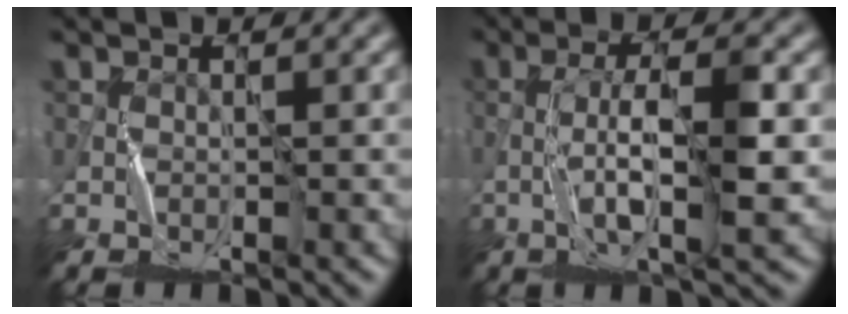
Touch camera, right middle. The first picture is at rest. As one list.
[{"total": 5.2, "force": [-1.0, 0.6, 5.1], "torque": [-0.099, 0.008, -0.021]}]